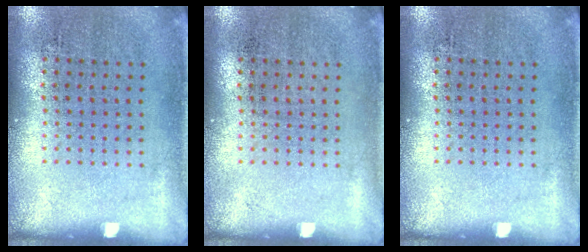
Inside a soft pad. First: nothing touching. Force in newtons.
{"total": 0.0}
{"total": 0.0}